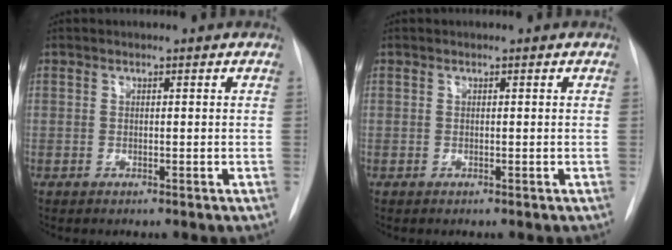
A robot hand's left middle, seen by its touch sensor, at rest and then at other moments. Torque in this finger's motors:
{"motor_torque": [-0.07, 0.07, -0.01, 0.01]}